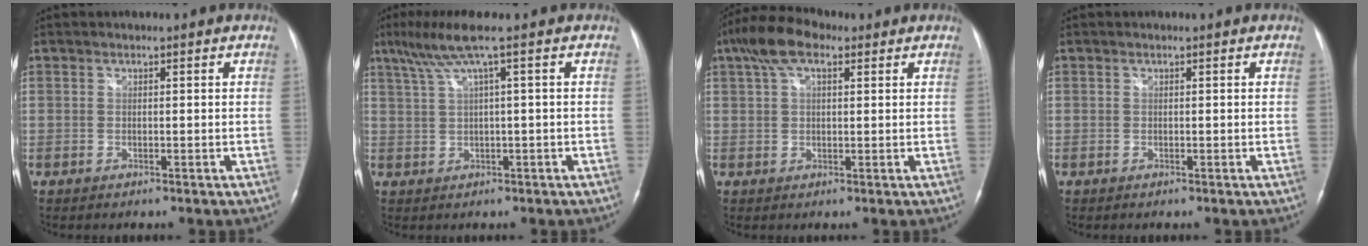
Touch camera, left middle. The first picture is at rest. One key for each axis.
{"total": 5.5, "fx": 2.7, "fy": -1.1, "fz": 4.7, "tx": -0.104, "ty": 0.025, "tz": 0.057}
{"total": 7.0, "fx": 3.7, "fy": 3.1, "fz": 5.1, "tx": -0.108, "ty": 0.032, "tz": 0.066}
{"total": 0.0}